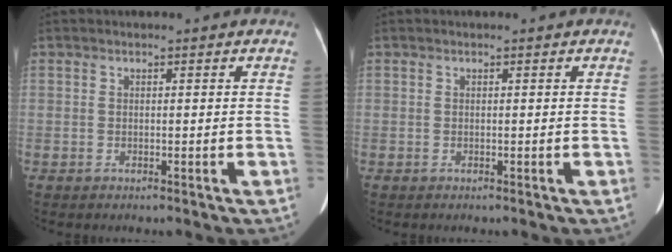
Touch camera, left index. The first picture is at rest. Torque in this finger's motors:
{"motor_torque": [0.00, 0.00, 0.00, 0.00]}